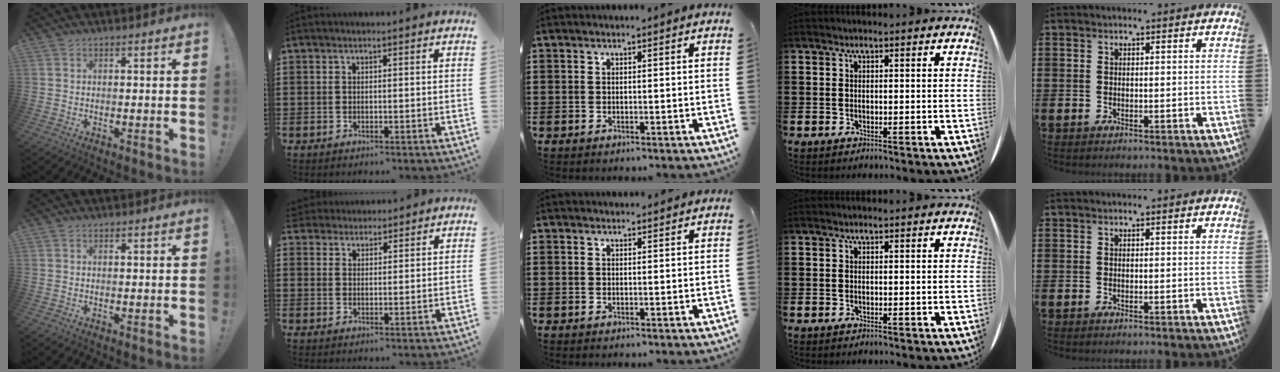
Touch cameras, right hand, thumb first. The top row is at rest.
{"index": {"total": 2.7, "force": [2.5, 0.8, -0.5], "torque": [0.000, 0.003, 0.050]}, "middle": {"total": 0.8, "force": [0.8, 0.0, 0.0], "torque": [-0.003, 0.000, 0.016]}}